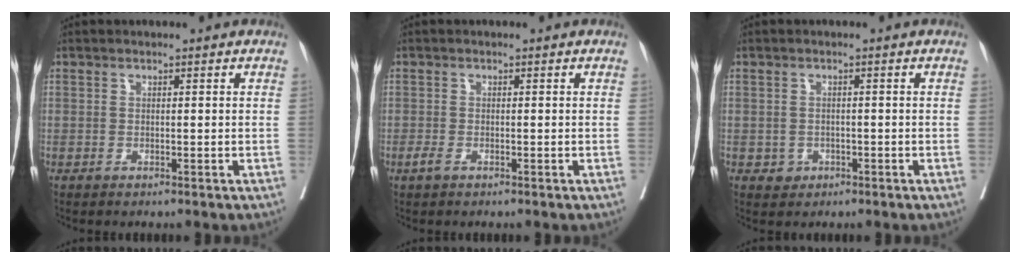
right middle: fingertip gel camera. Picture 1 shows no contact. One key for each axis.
{"total": 1.1, "fx": -0.6, "fy": 0.5, "fz": 0.8, "tx": -0.021, "ty": -0.002, "tz": -0.011}
{"total": 1.9, "fx": -0.7, "fy": 1.7, "fz": 0.4, "tx": -0.003, "ty": 0.006, "tz": -0.006}